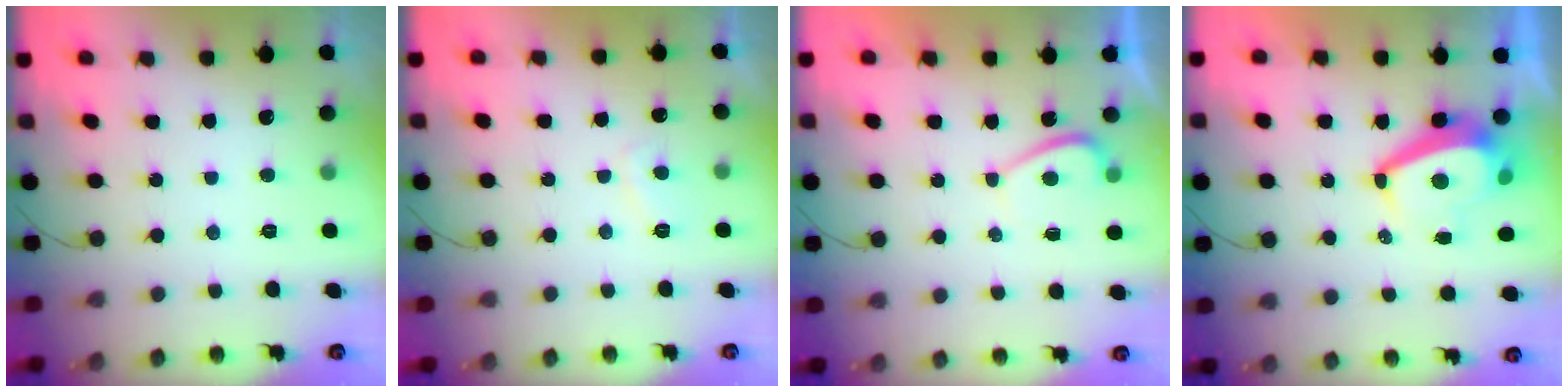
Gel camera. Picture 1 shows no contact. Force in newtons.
{"total": 3.4, "press": 3.3, "slide": 1.0}
{"total": 2.3, "press": 2.1, "slide": 0.7}
{"total": 7.2, "press": 7.2, "slide": 0.7}